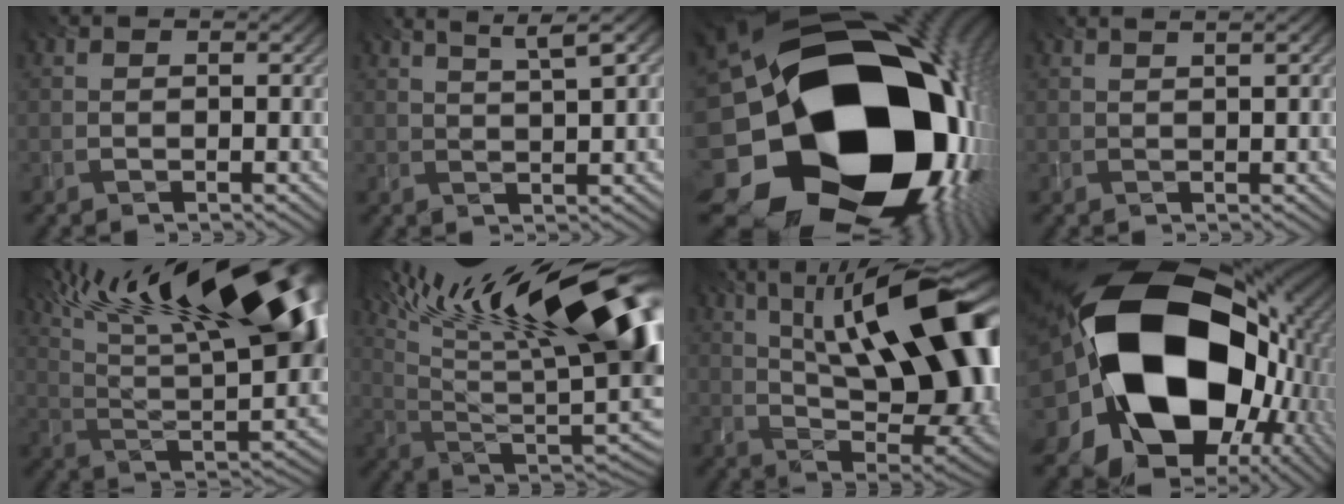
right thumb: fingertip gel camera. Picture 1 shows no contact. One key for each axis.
{"total": 4.4, "fx": 2.6, "fy": 0.0, "fz": 3.5, "tx": -0.068, "ty": 0.015, "tz": 0.054}
{"total": 24.9, "fx": -4.0, "fy": 19.5, "fz": 14.9, "tx": -0.255, "ty": -0.064, "tz": -0.101}
{"total": 1.4, "fx": 1.0, "fy": -0.4, "fz": 0.9, "tx": -0.012, "ty": 0.001, "tz": 0.020}
{"total": 22.1, "fx": 11.3, "fy": 7.9, "fz": 17.3, "tx": -0.256, "ty": 0.055, "tz": 0.176}
{"total": 20.5, "fx": 9.4, "fy": 5.7, "fz": 17.3, "tx": -0.262, "ty": 0.028, "tz": 0.167}
{"total": 19.5, "fx": 5.5, "fy": 7.6, "fz": 17.1, "tx": -0.258, "ty": 0.039, "tz": 0.085}
{"total": 24.3, "fx": -0.8, "fy": 17.9, "fz": 16.4, "tx": -0.347, "ty": -0.056, "tz": 0.003}